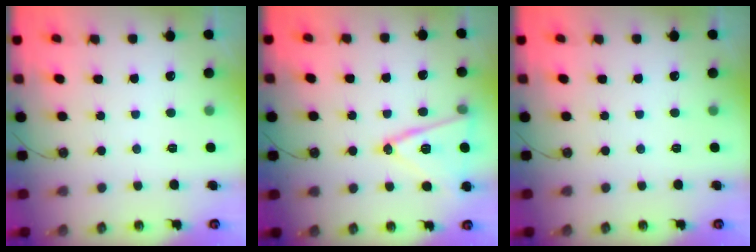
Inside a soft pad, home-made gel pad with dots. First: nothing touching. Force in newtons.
{"total": 15.0, "press": 14.6, "slide": 3.4}
{"total": 0.0}